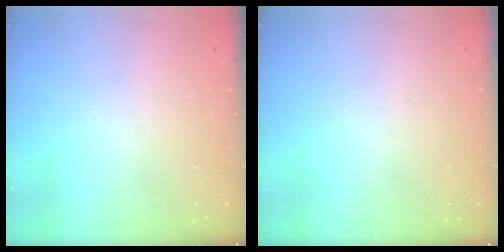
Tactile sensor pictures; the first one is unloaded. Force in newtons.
{"total": 0.0}